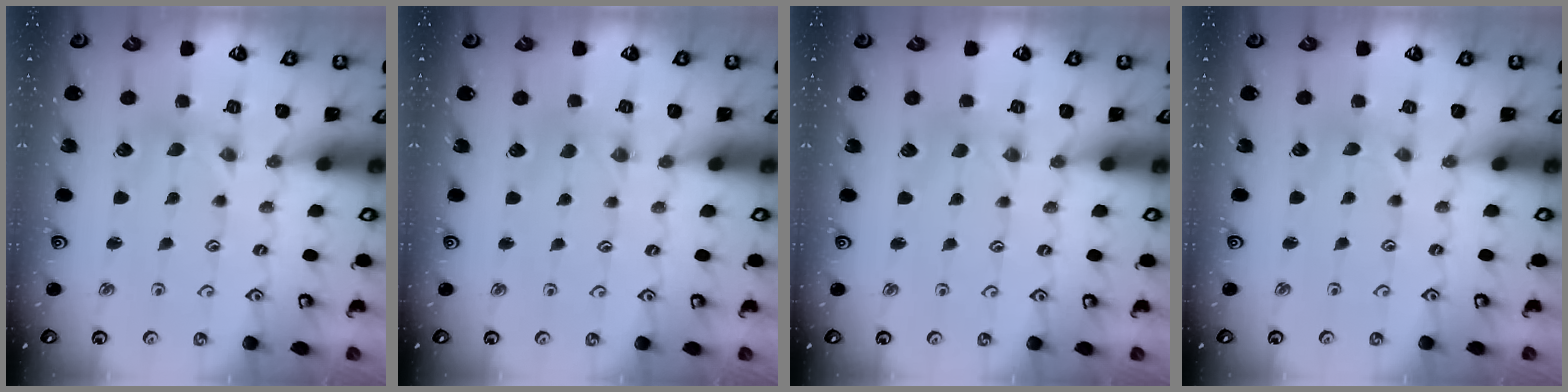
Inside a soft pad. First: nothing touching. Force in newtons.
{"total": 0.7, "press": 0.6, "slide": 0.1}
{"total": 0.6, "press": 0.6, "slide": 0.2}
{"total": 0.0}